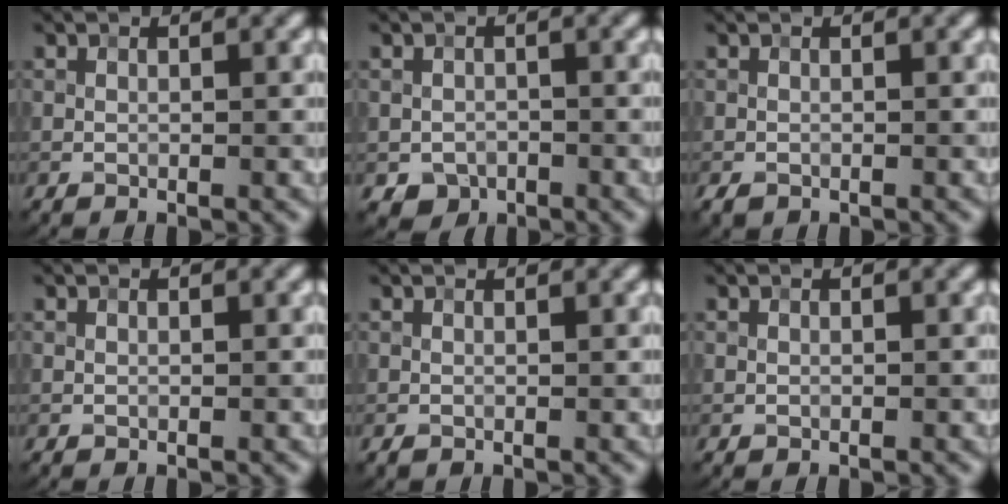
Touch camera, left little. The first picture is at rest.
{"total": 1.8, "force": [-0.8, 1.6, 0.5], "torque": [-0.007, -0.004, -0.014]}
{"total": 0.7, "force": [-0.3, 0.6, 0.2], "torque": [-0.005, -0.001, -0.007]}
{"total": 0.0}
{"total": 0.0}
{"total": 0.0}